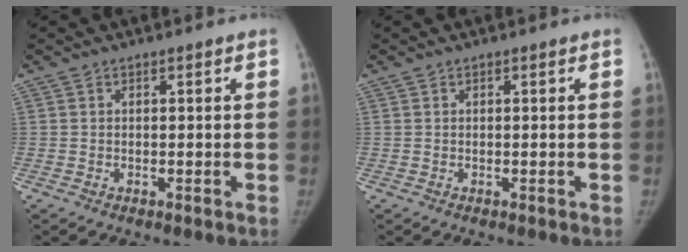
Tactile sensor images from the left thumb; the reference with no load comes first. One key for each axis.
{"total": 0.0}